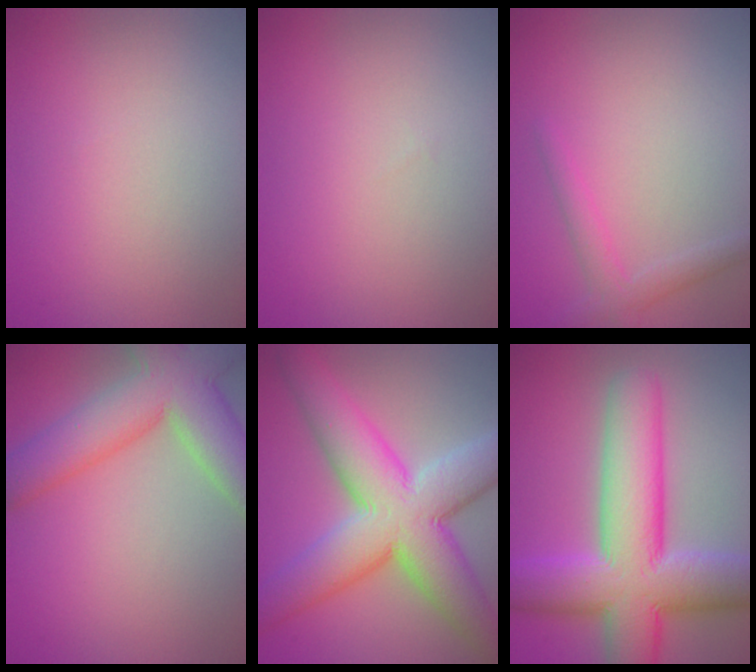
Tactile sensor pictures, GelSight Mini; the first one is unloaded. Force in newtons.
{"total": 0.0}
{"total": 2.1, "press": 2.1, "slide": 0.1}
{"total": 9.1, "press": 9.0, "slide": 0.6}
{"total": 12.3, "press": 12.3, "slide": 0.6}
{"total": 12.6, "press": 12.5, "slide": 0.7}